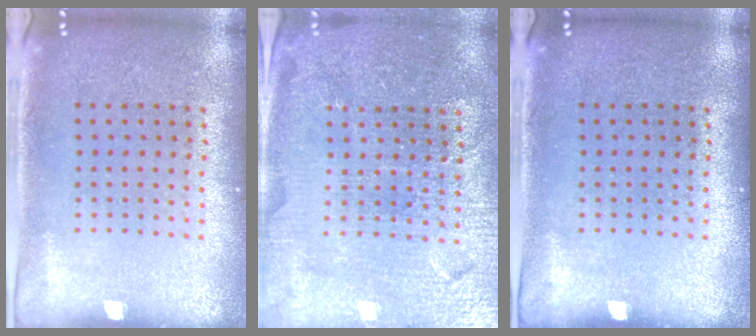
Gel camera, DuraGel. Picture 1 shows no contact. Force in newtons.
{"total": 4.1, "press": 3.9, "slide": 1.2}
{"total": 0.0}